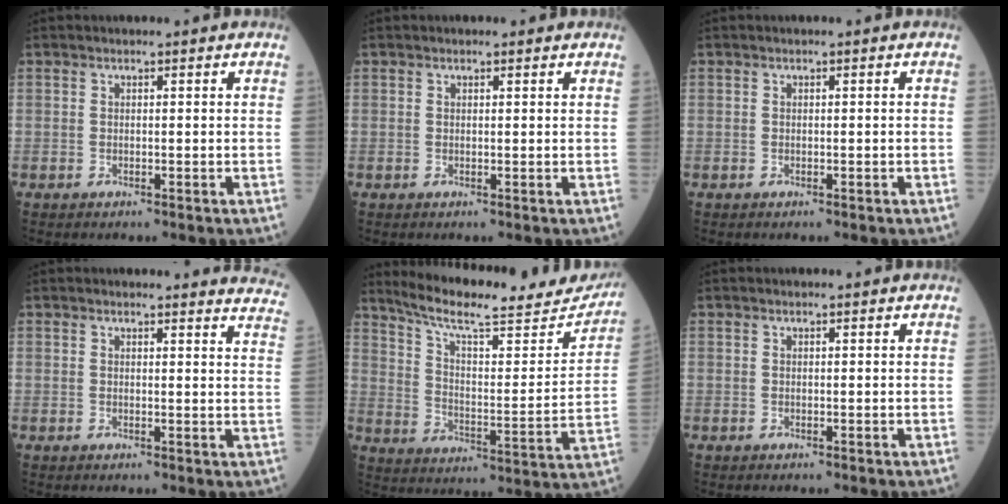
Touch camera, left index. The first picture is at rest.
{"total": 0.7, "force": [0.6, 0.3, 0.2], "torque": [-0.011, -0.005, 0.007]}
{"total": 0.0}
{"total": 10.7, "force": [10.6, 0.9, 0.8], "torque": [0.027, -0.067, 0.076]}
{"total": 22.4, "force": [20.3, 4.2, 8.7], "torque": [-0.132, -0.020, 0.281]}
{"total": 0.6, "force": [0.6, 0.0, 0.1], "torque": [-0.006, -0.001, 0.010]}